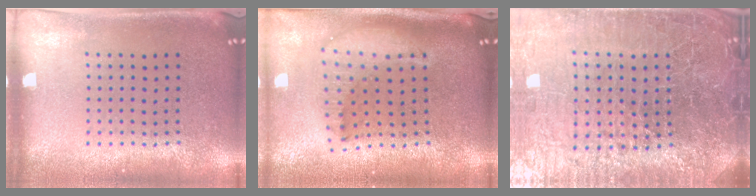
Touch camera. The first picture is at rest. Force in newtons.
{"total": 2.0, "press": 1.6, "slide": 1.2}
{"total": 7.7, "press": 6.7, "slide": 3.9}